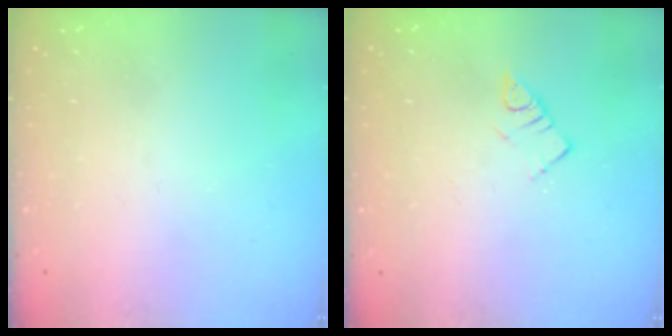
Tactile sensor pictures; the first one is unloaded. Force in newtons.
{"total": 3.6, "press": 3.5, "slide": 0.3}